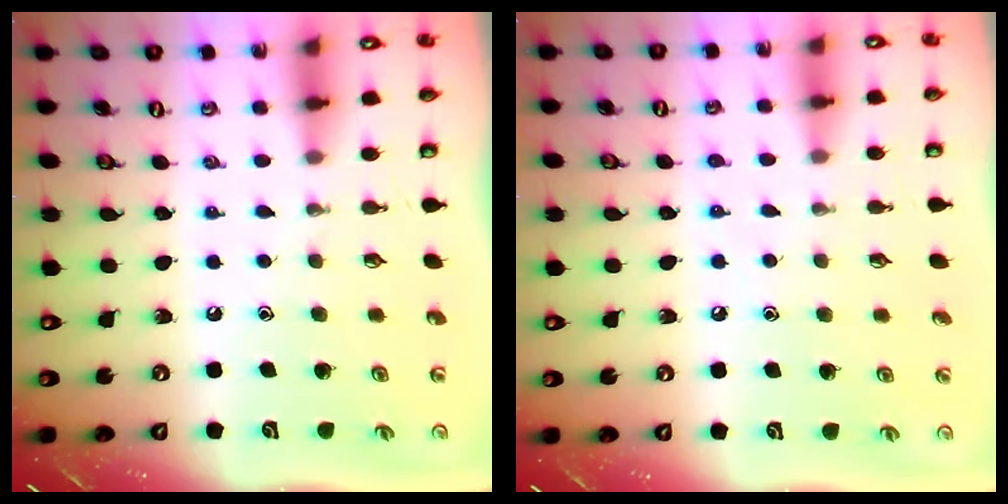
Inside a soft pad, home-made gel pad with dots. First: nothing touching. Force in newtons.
{"total": 4.0, "press": 4.0, "slide": 0.5}